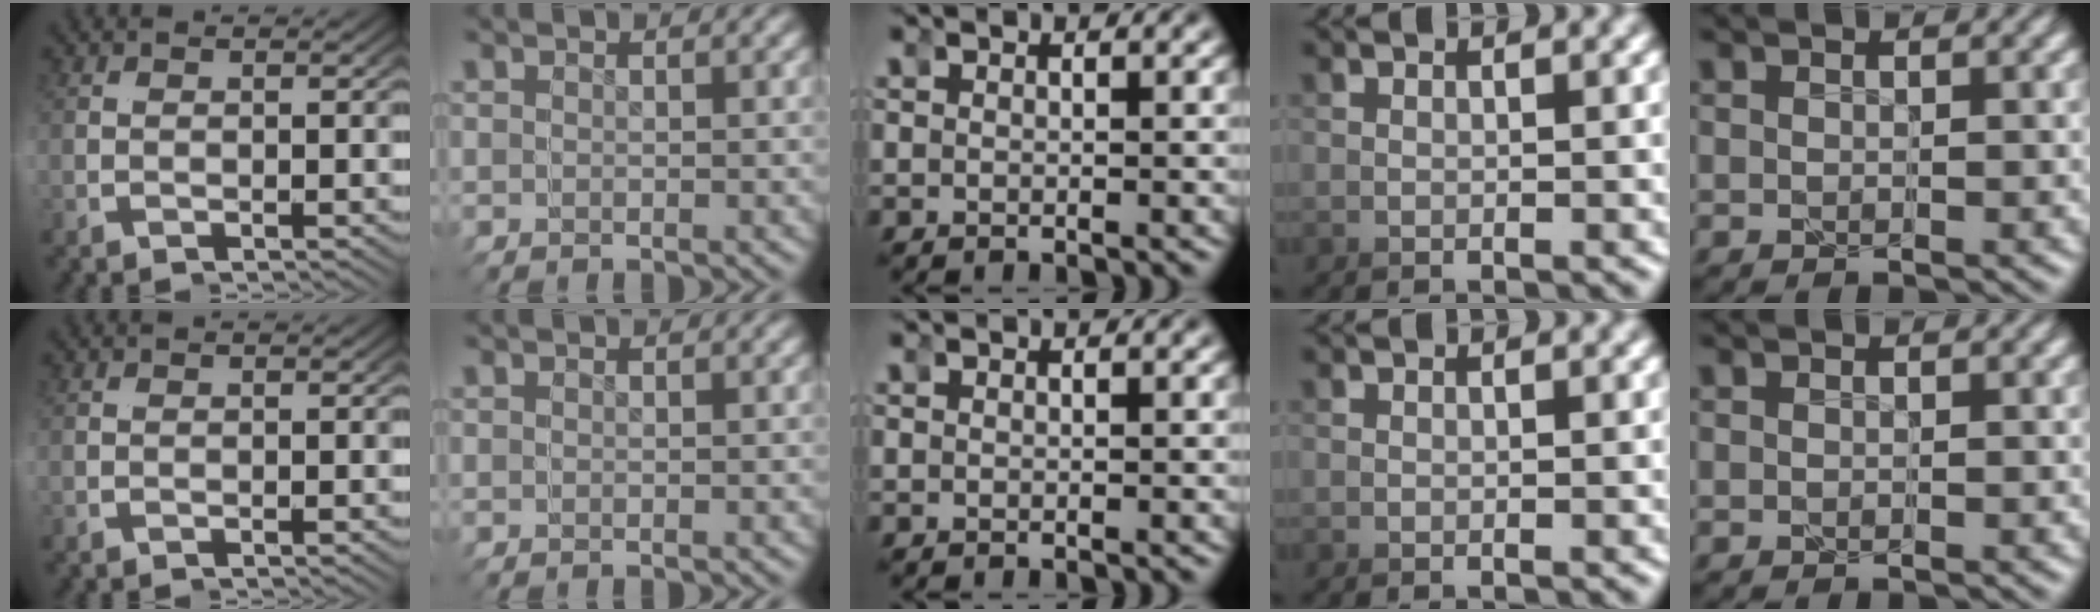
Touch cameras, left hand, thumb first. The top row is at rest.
{}